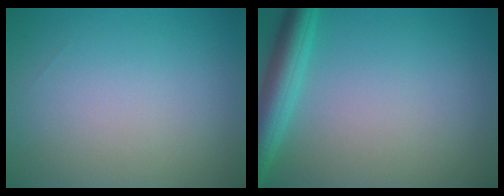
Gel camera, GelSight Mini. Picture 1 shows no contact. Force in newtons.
{"total": 4.2, "press": 4.2, "slide": 0.2}